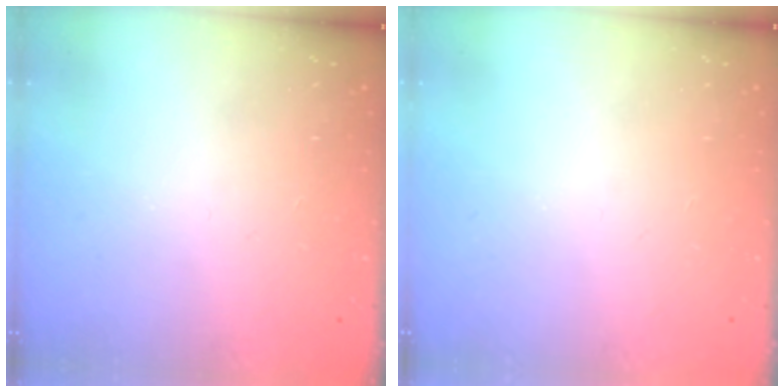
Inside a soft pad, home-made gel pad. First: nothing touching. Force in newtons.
{"total": 0.0}